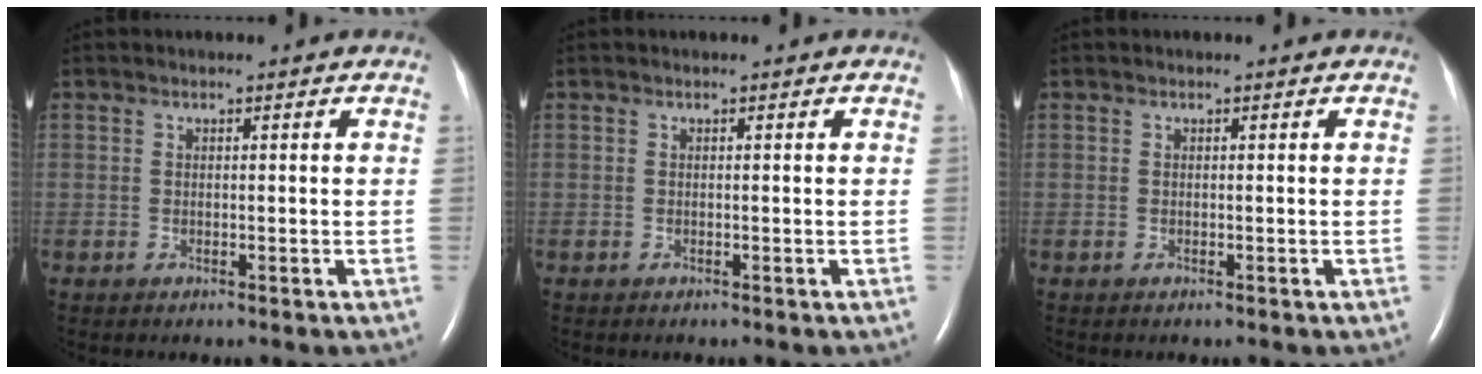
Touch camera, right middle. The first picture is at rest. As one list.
[{"total": 0.0}, {"total": 0.0}]